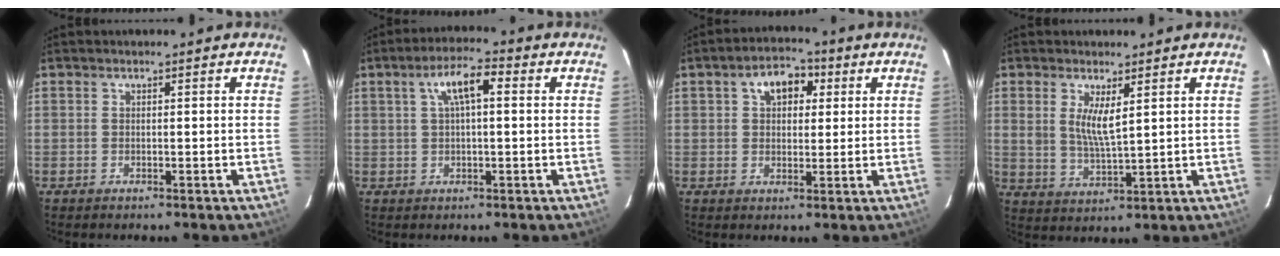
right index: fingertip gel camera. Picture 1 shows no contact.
{"total": 6.4, "force": [1.6, 2.0, 5.9], "torque": [-0.111, 0.019, 0.030]}
{"total": 6.5, "force": [2.2, 4.0, 4.6], "torque": [-0.074, 0.027, 0.037]}
{"total": 5.7, "force": [2.1, 1.6, 5.0], "torque": [-0.095, -0.010, 0.044]}